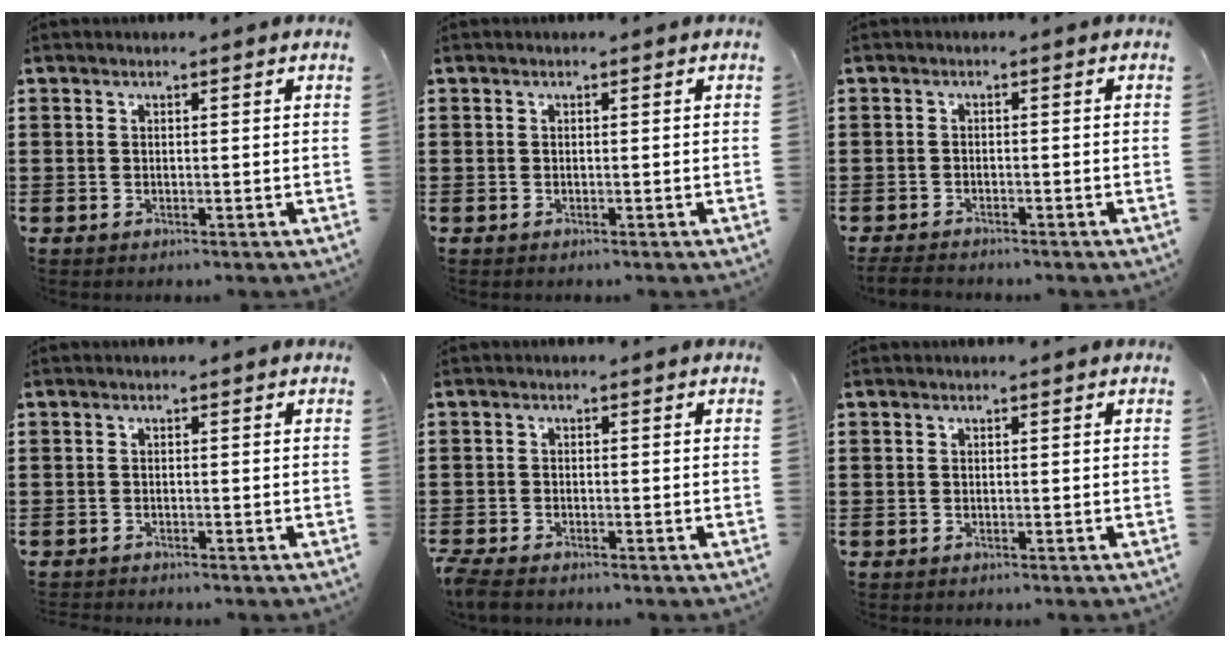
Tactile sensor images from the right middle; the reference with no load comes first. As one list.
[{"total": 0.0}, {"total": 1.7, "force": [-1.6, 0.2, 0.3], "torque": [-0.016, -0.004, -0.036]}, {"total": 0.8, "force": [-0.8, 0.1, 0.0], "torque": [-0.002, 0.001, -0.017]}, {"total": 2.0, "force": [-1.9, 0.4, 0.4], "torque": [-0.025, -0.002, -0.044]}, {"total": 0.0}]